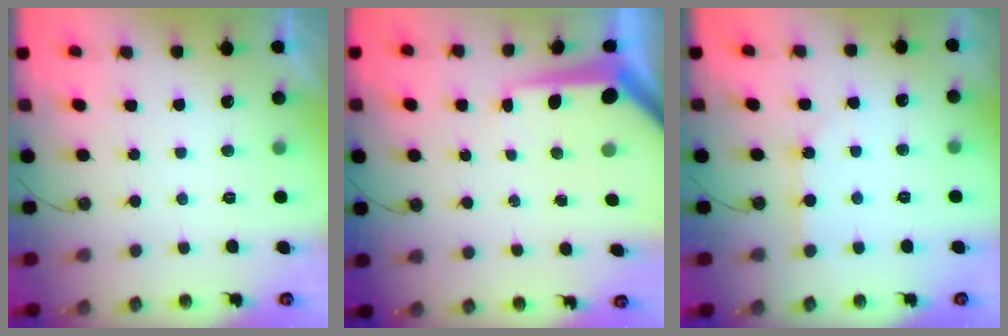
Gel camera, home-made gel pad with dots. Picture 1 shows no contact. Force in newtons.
{"total": 8.9, "press": 8.9, "slide": 0.9}
{"total": 2.5, "press": 2.5, "slide": 0.3}